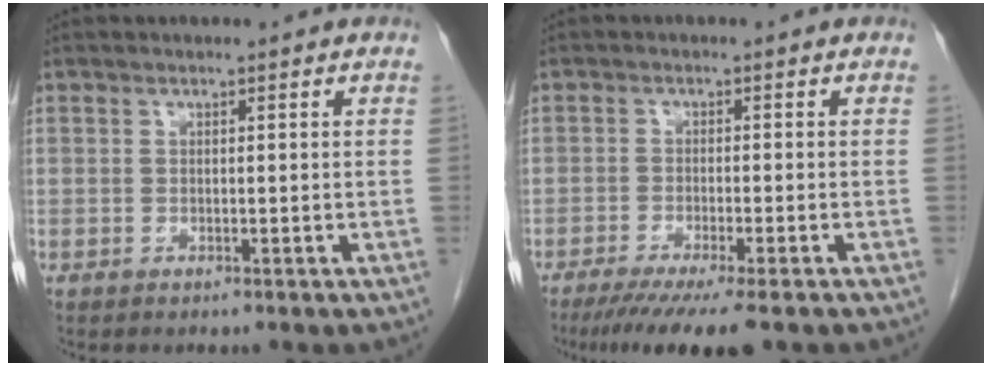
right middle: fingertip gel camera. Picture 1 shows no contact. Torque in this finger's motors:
{"motor_torque": [1.17, -0.96, 0.11, 0.10]}